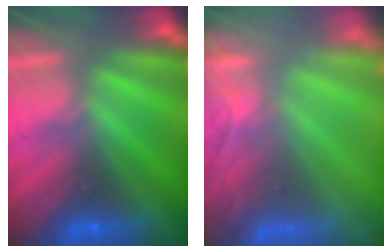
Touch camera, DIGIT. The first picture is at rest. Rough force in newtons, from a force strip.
{"total": 7.0}